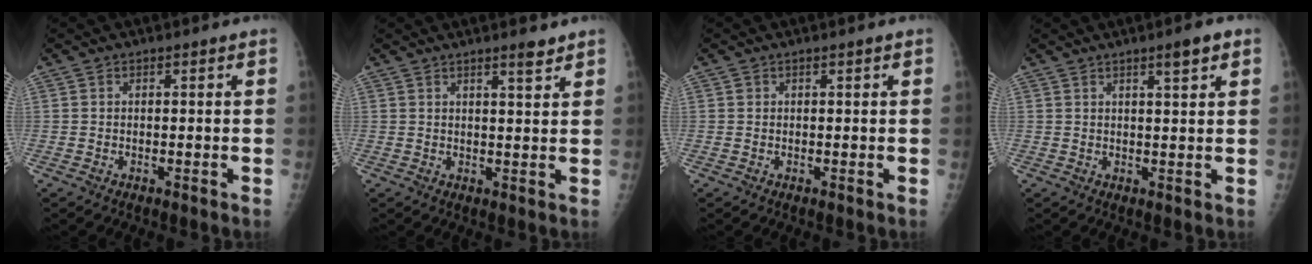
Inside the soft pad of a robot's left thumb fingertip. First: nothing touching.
{"total": 3.2, "force": [2.5, 0.4, 1.9], "torque": [-0.023, -0.020, 0.037]}
{"total": 0.7, "force": [0.3, 0.5, 0.3], "torque": [0.003, 0.000, 0.005]}
{"total": 3.7, "force": [2.2, 0.5, 2.9], "torque": [-0.039, -0.012, 0.033]}